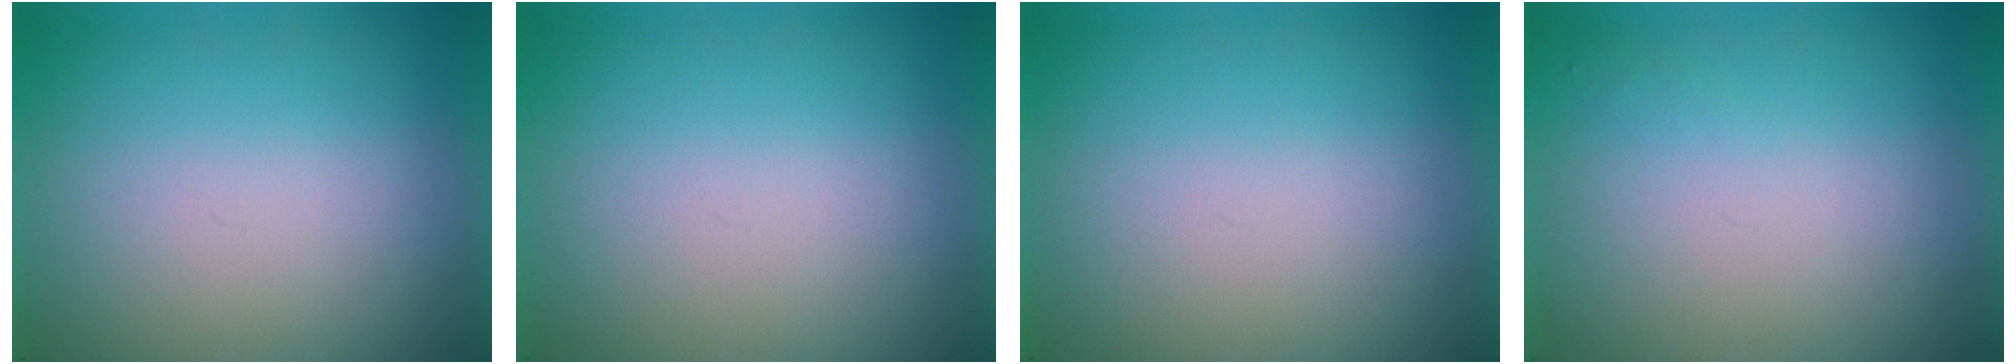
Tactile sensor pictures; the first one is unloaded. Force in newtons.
{"total": 0.0}
{"total": 0.0}
{"total": 1.1}